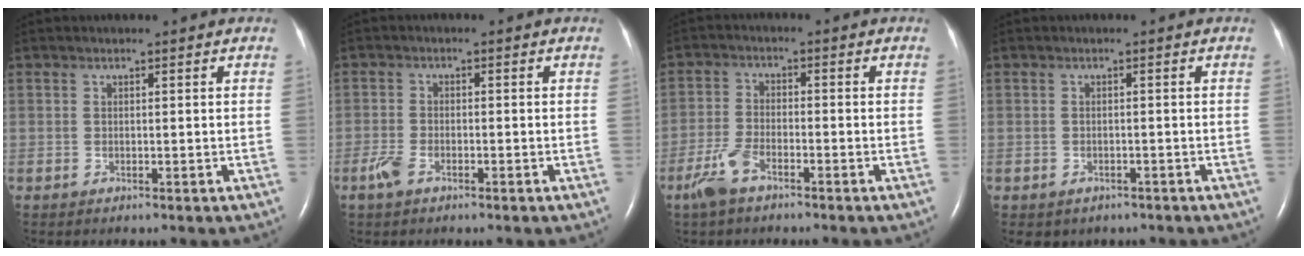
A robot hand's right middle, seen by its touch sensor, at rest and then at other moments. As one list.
[{"total": 2.1, "force": [-1.2, 0.8, 1.4], "torque": [-0.041, -0.002, -0.025]}, {"total": 5.1, "force": [-3.5, 1.6, 3.3], "torque": [-0.086, -0.005, -0.071]}, {"total": 2.9, "force": [-2.1, 2.0, 0.3], "torque": [-0.001, 0.007, -0.025]}]